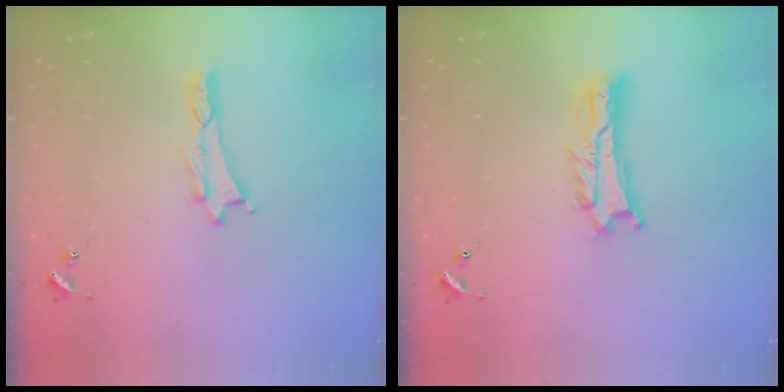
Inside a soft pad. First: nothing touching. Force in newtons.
{"total": 2.0, "press": 2.0, "slide": 0.3}